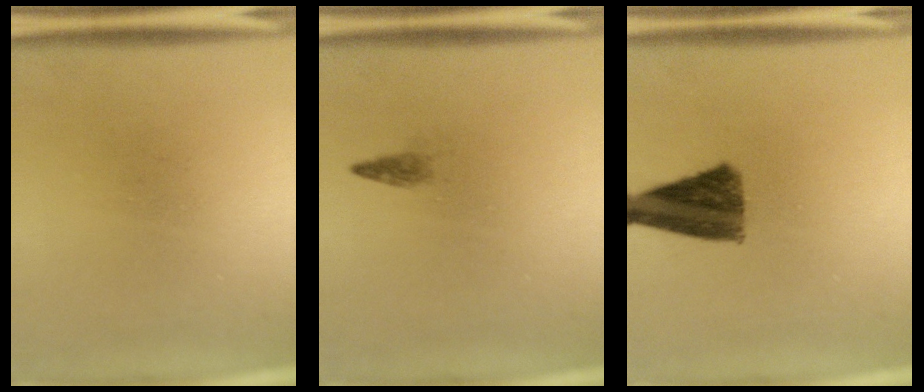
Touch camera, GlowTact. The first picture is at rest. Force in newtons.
{"total": 1.0}
{"total": 10.3}